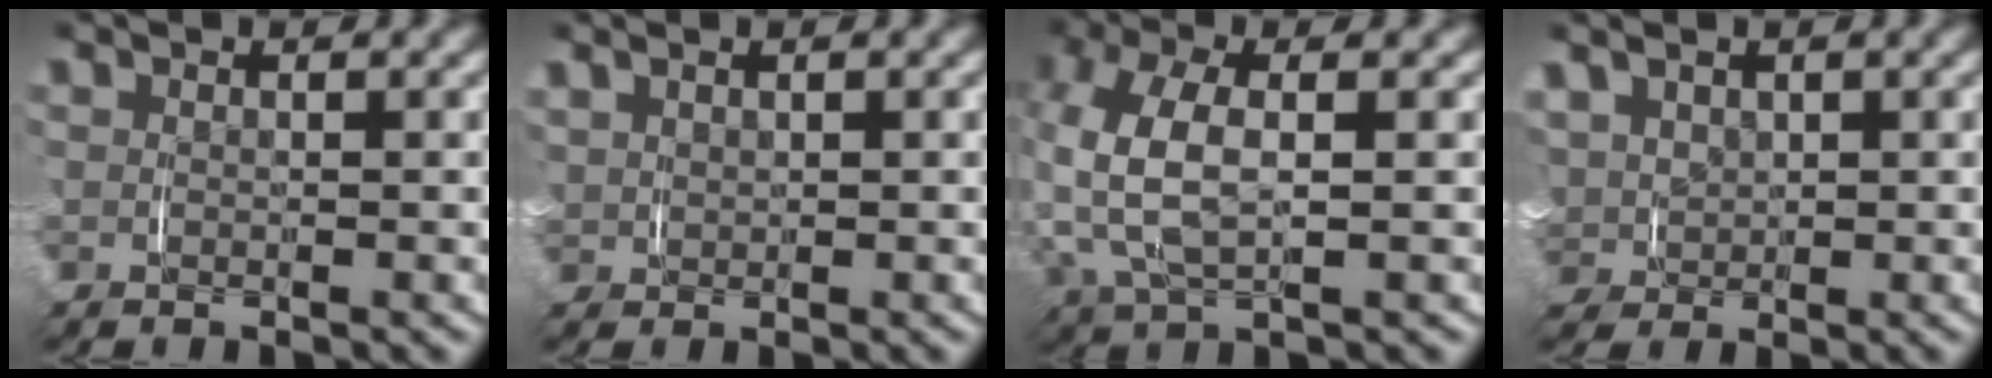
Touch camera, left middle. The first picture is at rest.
{"total": 1.5, "force": [0.9, 1.2, 0.4], "torque": [-0.019, 0.002, 0.021]}
{"total": 6.9, "force": [0.8, 4.0, 5.5], "torque": [-0.161, -0.009, 0.023]}
{"total": 4.0, "force": [1.4, 3.4, 1.6], "torque": [-0.058, -0.011, 0.034]}